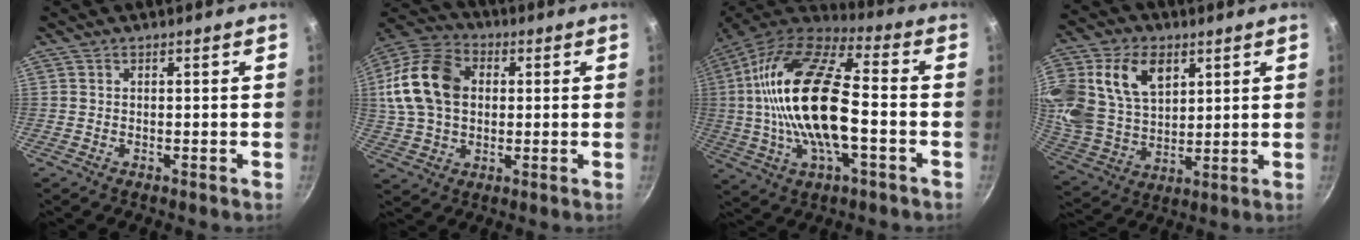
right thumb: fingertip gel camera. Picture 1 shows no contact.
{"total": 17.6, "force": [2.4, 12.7, 12.0], "torque": [-0.215, 0.024, 0.034]}
{"total": 24.2, "force": [-1.5, 10.8, 21.6], "torque": [-0.415, 0.033, -0.042]}
{"total": 22.5, "force": [8.2, 15.6, 13.9], "torque": [-0.296, 0.004, 0.162]}